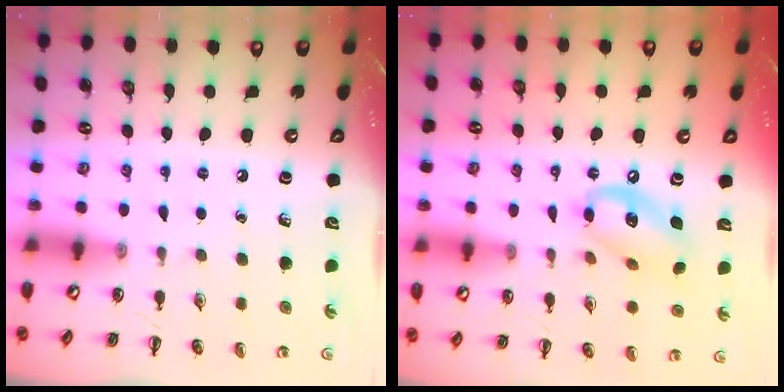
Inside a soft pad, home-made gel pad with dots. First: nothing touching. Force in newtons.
{"total": 13.4, "press": 13.1, "slide": 2.8}